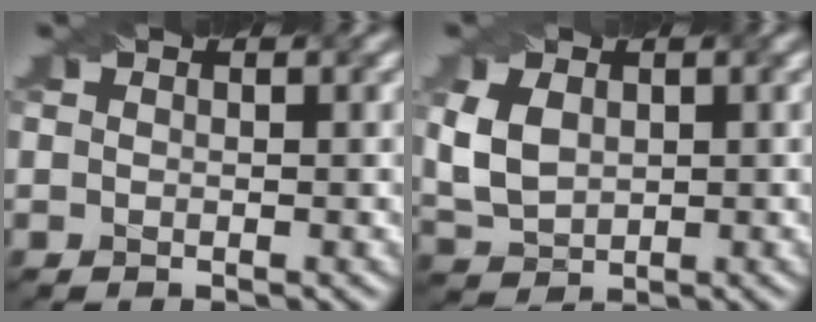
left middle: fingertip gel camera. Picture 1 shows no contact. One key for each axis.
{"total": 4.1, "fx": 0.5, "fy": 2.9, "fz": 2.9, "tx": -0.074, "ty": 0.003, "tz": 0.013}